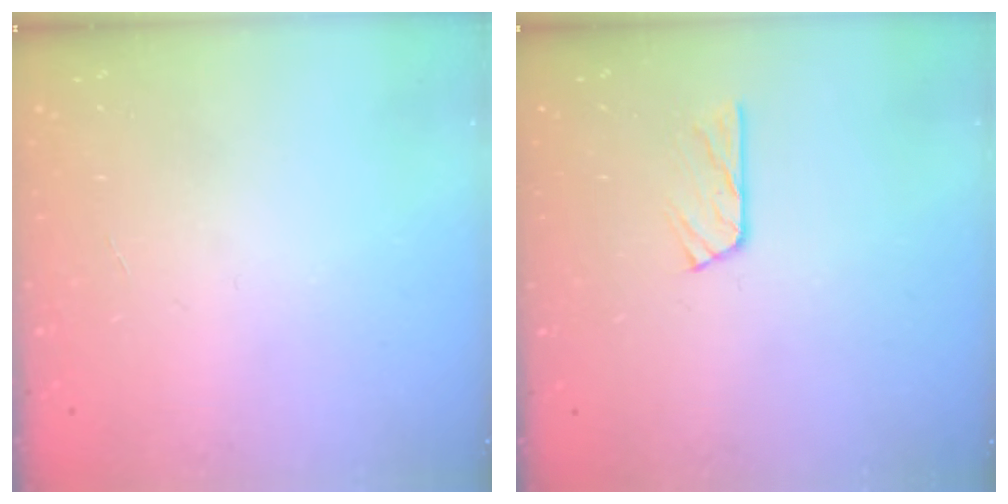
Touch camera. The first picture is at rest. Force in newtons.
{"total": 5.1, "press": 5.1, "slide": 0.5}